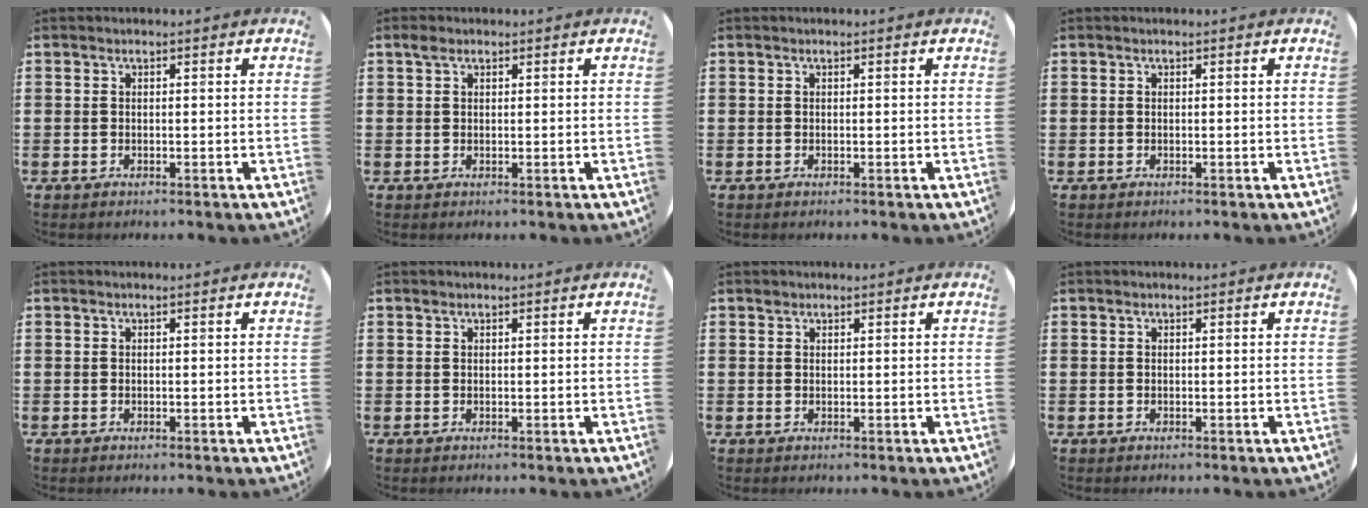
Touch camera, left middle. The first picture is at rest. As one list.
[{"total": 1.1, "force": [0.7, 0.7, 0.4], "torque": [-0.002, 0.002, 0.012]}, {"total": 0.0}, {"total": 0.0}, {"total": 0.0}, {"total": 0.0}, {"total": 0.5, "force": [0.5, 0.2, 0.0], "torque": [0.001, 0.004, 0.009]}, {"total": 0.0}]